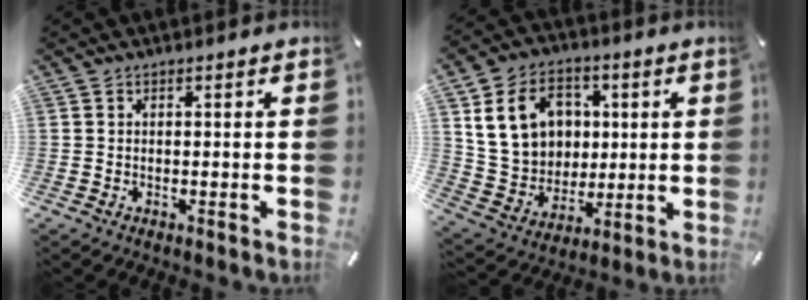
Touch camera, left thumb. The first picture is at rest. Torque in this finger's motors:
{"motor_torque": [1.89, 1.86, 1.60, -1.17, 0.17]}